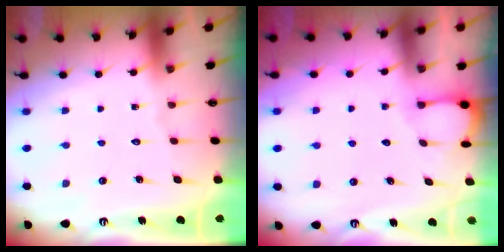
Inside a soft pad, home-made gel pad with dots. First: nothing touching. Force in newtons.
{"total": 2.1, "press": 2.1, "slide": 0.2}